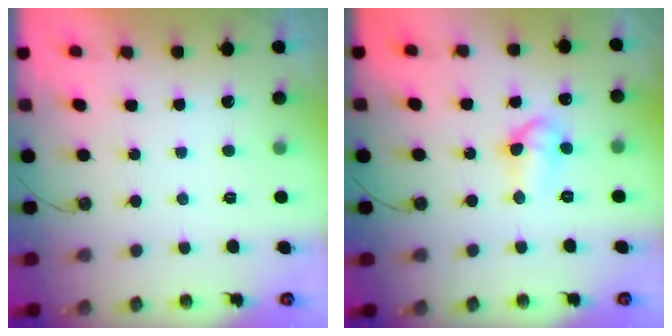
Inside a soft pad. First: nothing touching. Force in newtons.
{"total": 7.3, "press": 7.2, "slide": 0.8}